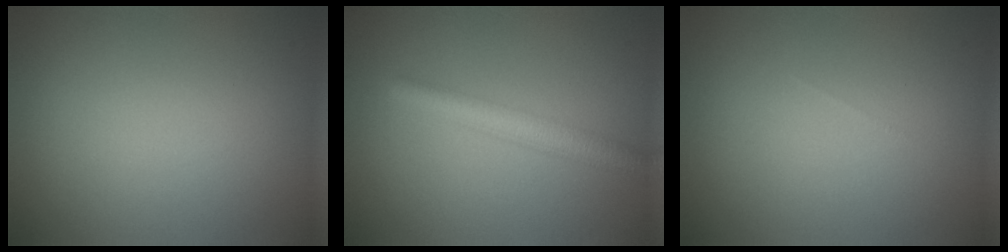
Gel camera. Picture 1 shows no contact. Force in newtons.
{"total": 3.3, "press": 3.3, "slide": 0.0}
{"total": 0.0}